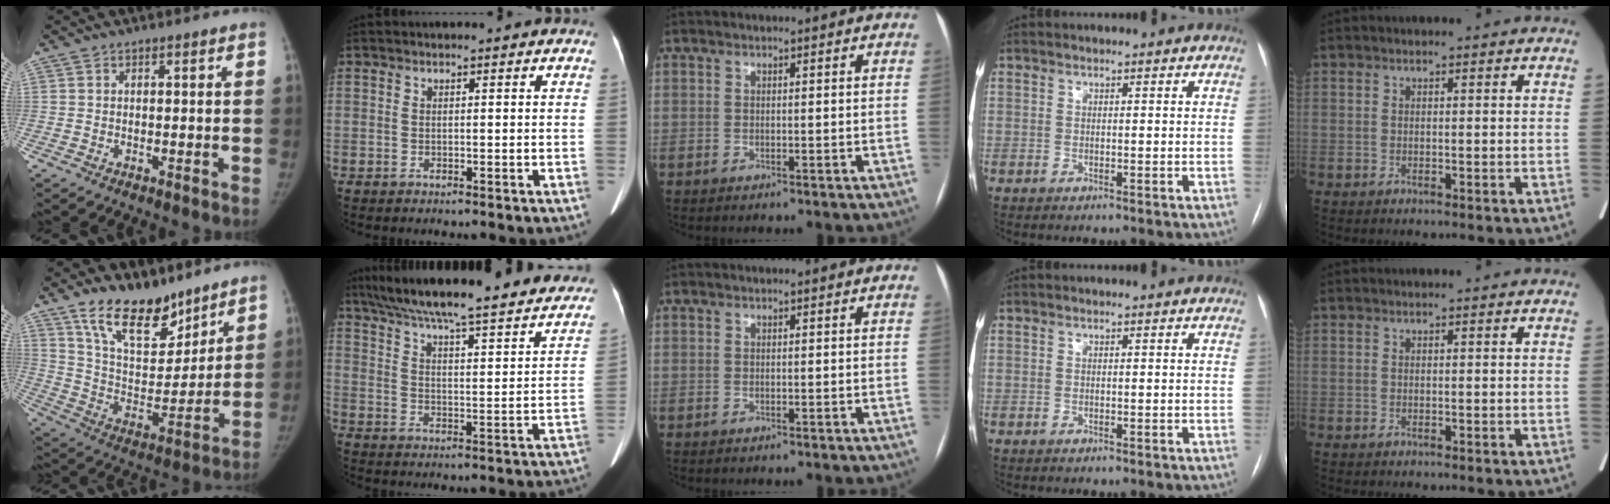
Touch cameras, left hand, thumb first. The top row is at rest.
{"thumb": {"total": 16.5, "force": [12.1, 7.7, 8.3], "torque": [-0.089, -0.078, 0.219]}, "index": {"total": 33.3, "force": [29.1, 4.7, 15.4], "torque": [-0.252, -0.035, 0.372]}}